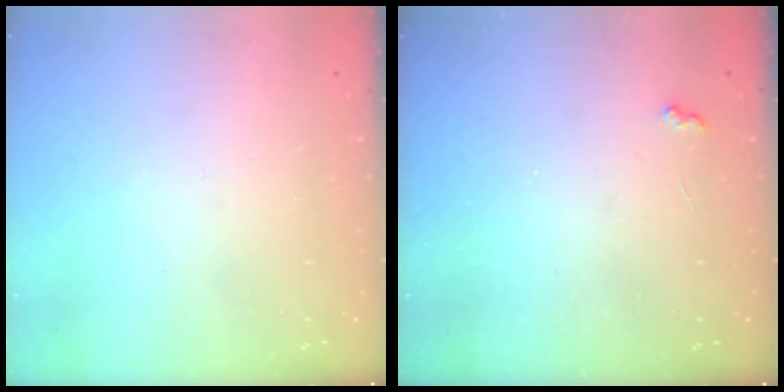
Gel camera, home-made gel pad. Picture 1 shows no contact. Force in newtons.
{"total": 3.6, "press": 3.5, "slide": 0.5}